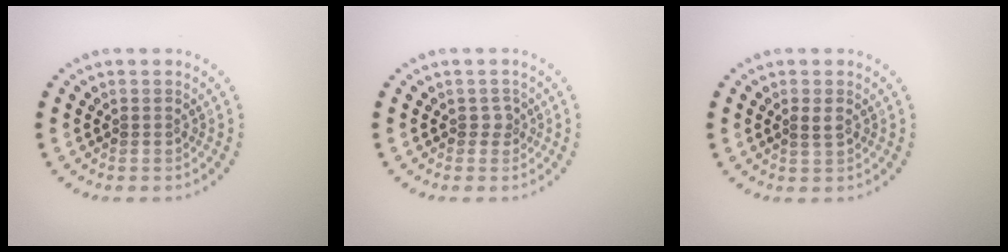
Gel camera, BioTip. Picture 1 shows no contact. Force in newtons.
{"total": 0.9, "press": 0.7, "slide": 0.6}
{"total": 1.0, "press": 1.0, "slide": 0.3}